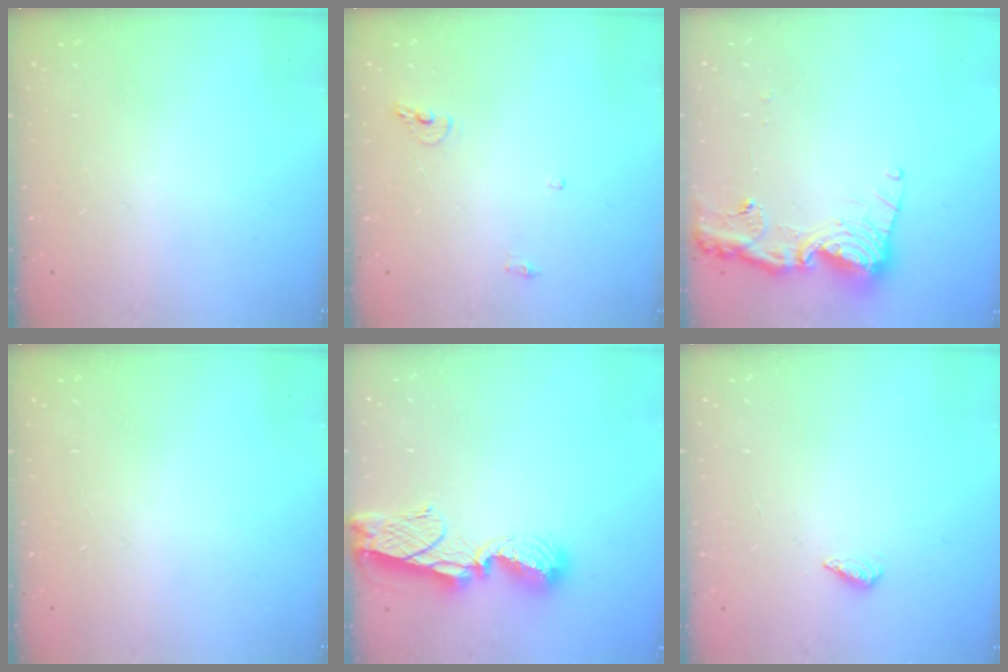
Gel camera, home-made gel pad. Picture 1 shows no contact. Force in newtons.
{"total": 6.6, "press": 6.6, "slide": 0.7}
{"total": 14.4, "press": 14.3, "slide": 1.9}
{"total": 0.0}
{"total": 9.7, "press": 9.7, "slide": 0.9}
{"total": 2.3, "press": 2.2, "slide": 0.8}